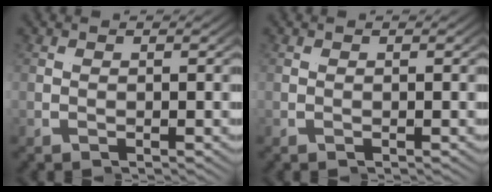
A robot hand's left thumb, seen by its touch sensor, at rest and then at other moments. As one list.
[{"total": 0.0}]